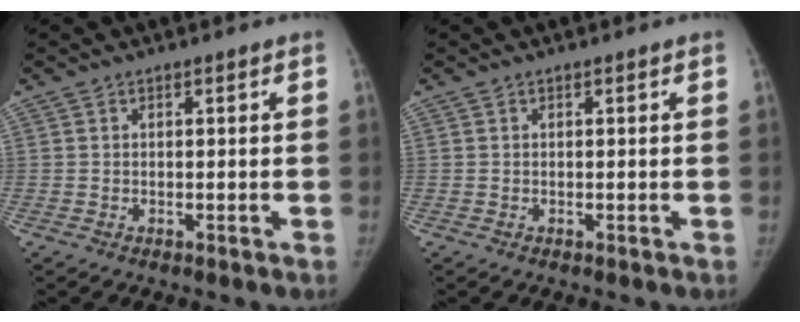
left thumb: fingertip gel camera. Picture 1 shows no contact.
{"total": 0.0}